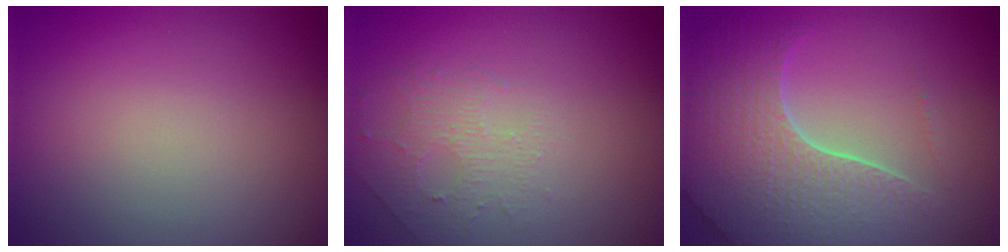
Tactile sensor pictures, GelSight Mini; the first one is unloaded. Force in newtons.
{"total": 1.5, "press": 1.0, "slide": 1.1}
{"total": 6.7, "press": 5.1, "slide": 4.3}